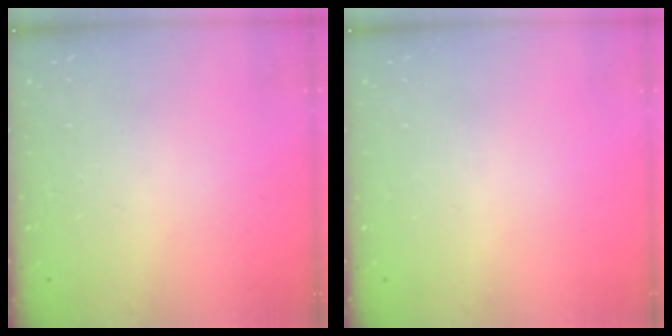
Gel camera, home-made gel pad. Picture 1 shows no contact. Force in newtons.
{"total": 0.0}